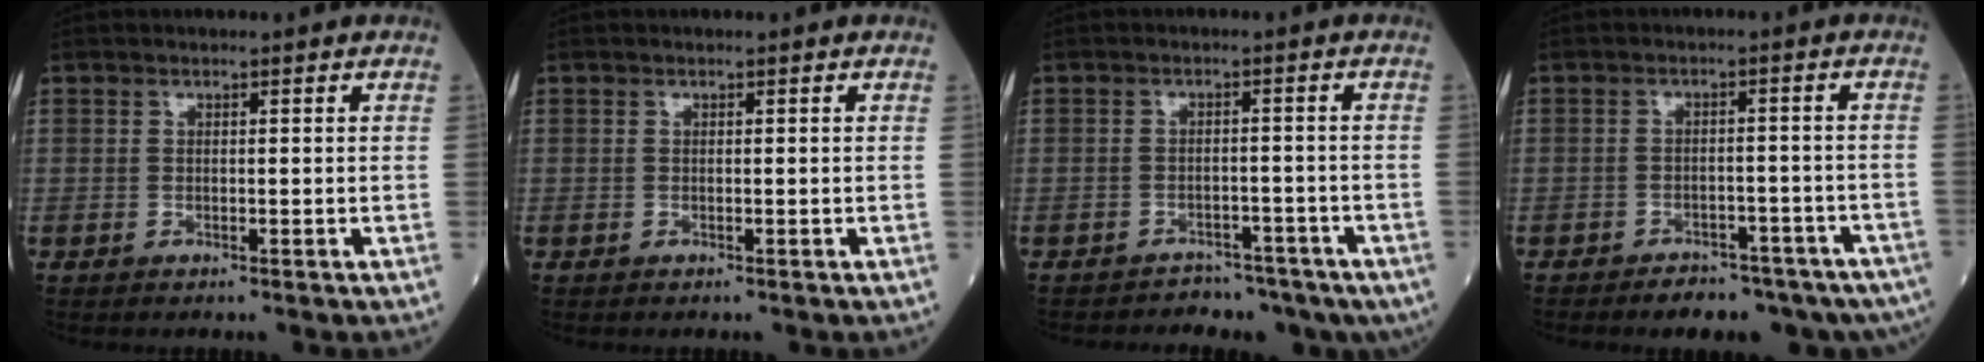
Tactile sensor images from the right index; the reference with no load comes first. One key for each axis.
{"total": 0.0}
{"total": 7.5, "fx": -6.2, "fy": 4.2, "fz": 1.0, "tx": 0.001, "ty": 0.022, "tz": -0.072}
{"total": 10.7, "fx": -8.7, "fy": 4.0, "fz": 4.8, "tx": -0.045, "ty": 0.008, "tz": -0.107}